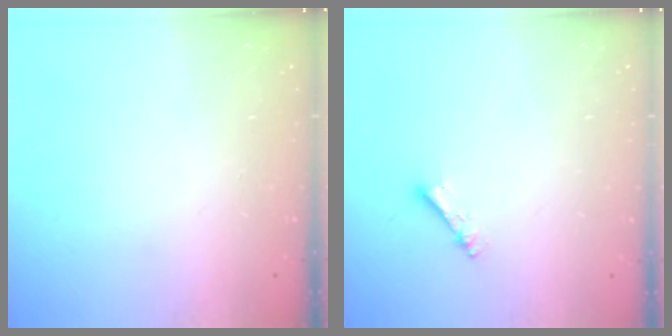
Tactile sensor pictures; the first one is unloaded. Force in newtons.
{"total": 2.7, "press": 2.7, "slide": 0.4}